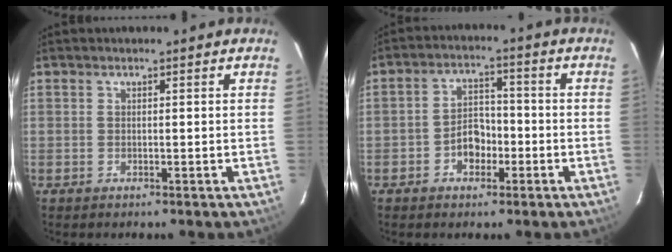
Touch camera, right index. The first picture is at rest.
{"total": 5.6, "force": [-2.3, 4.0, 3.2], "torque": [-0.060, 0.017, -0.032]}